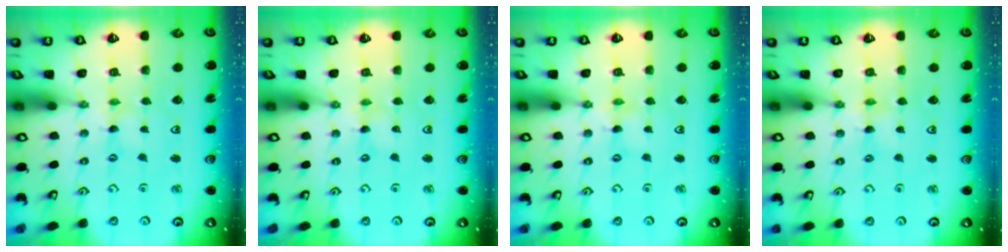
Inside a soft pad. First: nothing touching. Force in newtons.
{"total": 0.0}
{"total": 0.9, "press": 0.9, "slide": 0.2}
{"total": 3.0, "press": 2.9, "slide": 0.4}